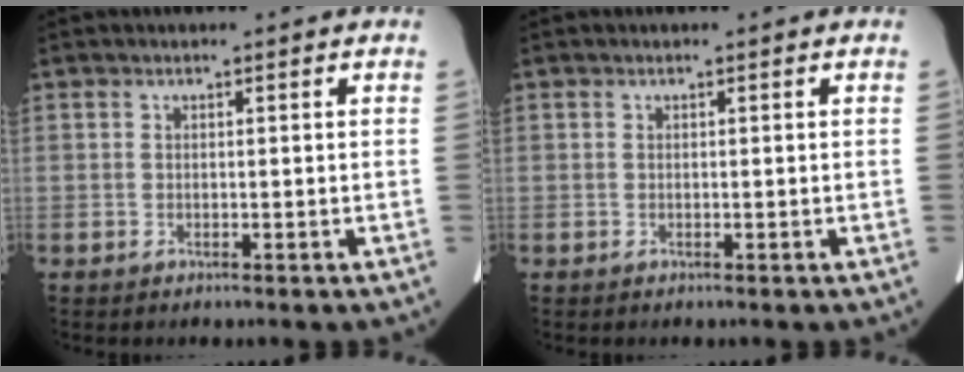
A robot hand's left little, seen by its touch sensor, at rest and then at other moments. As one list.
[{"total": 0.0}]